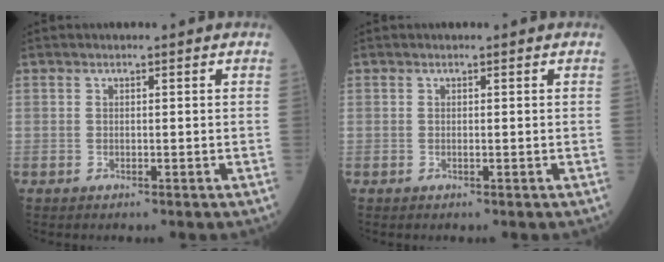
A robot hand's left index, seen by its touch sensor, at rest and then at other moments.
{"total": 1.0, "force": [-1.0, -0.1, -0.1], "torque": [-0.003, -0.007, -0.016]}